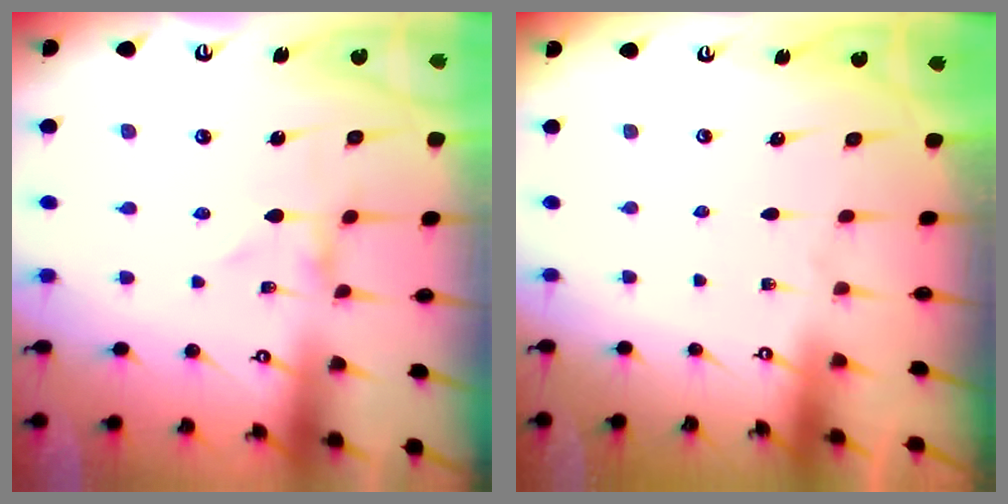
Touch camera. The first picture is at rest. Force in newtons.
{"total": 0.0}